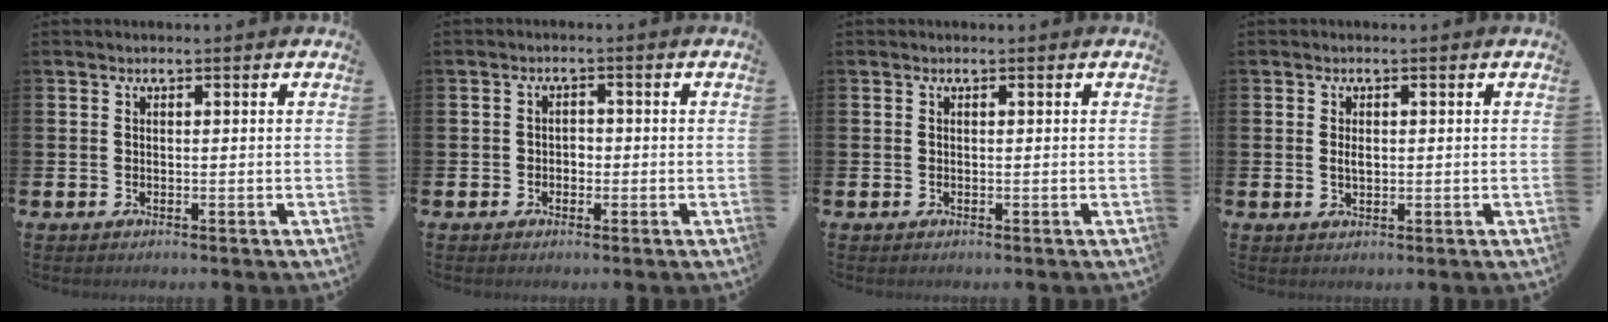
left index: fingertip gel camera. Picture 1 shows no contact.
{"total": 1.6, "force": [-0.7, 1.3, 0.5], "torque": [-0.010, 0.003, -0.017]}
{"total": 0.0}
{"total": 1.3, "force": [0.2, 0.8, 1.1], "torque": [-0.012, 0.001, 0.000]}